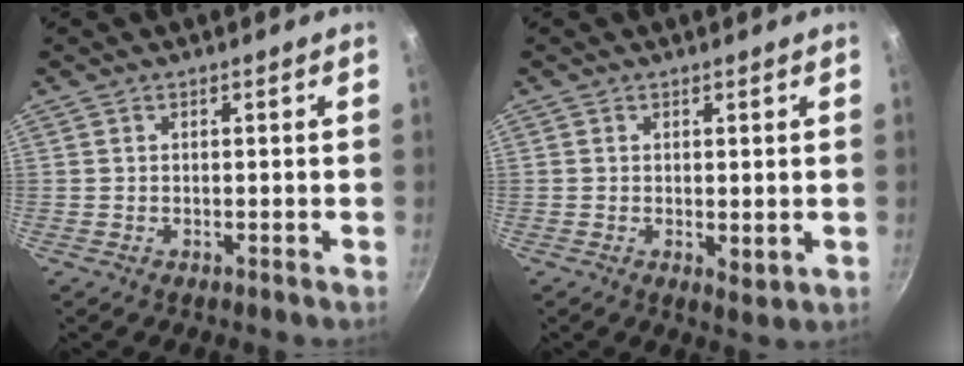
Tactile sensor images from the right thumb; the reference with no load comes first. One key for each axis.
{"total": 2.6, "fx": 0.2, "fy": 1.3, "fz": 2.2, "tx": -0.033, "ty": -0.010, "tz": 0.004}